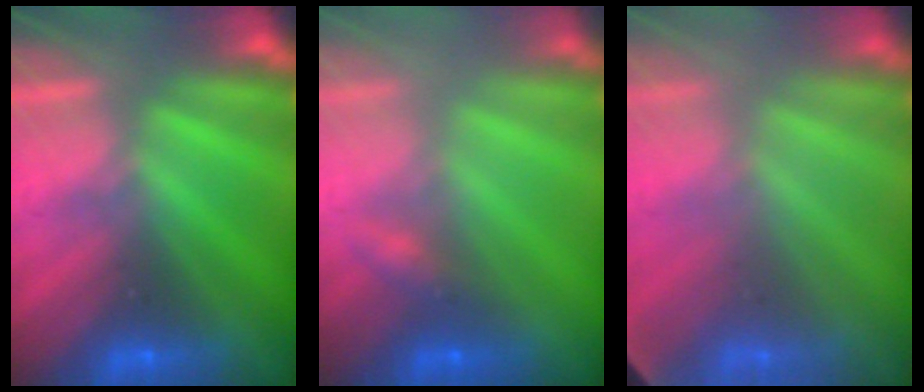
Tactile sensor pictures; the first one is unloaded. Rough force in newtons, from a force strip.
{"total": 2.4}
{"total": 1.8}